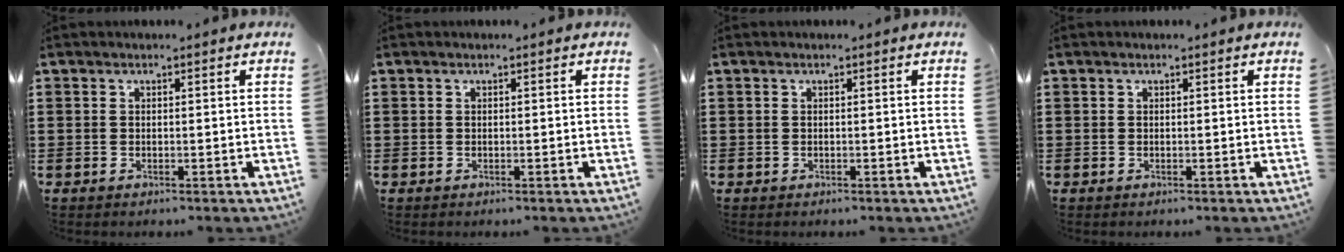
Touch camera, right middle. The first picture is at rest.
{"total": 0.0}
{"total": 0.0}
{"total": 0.0}